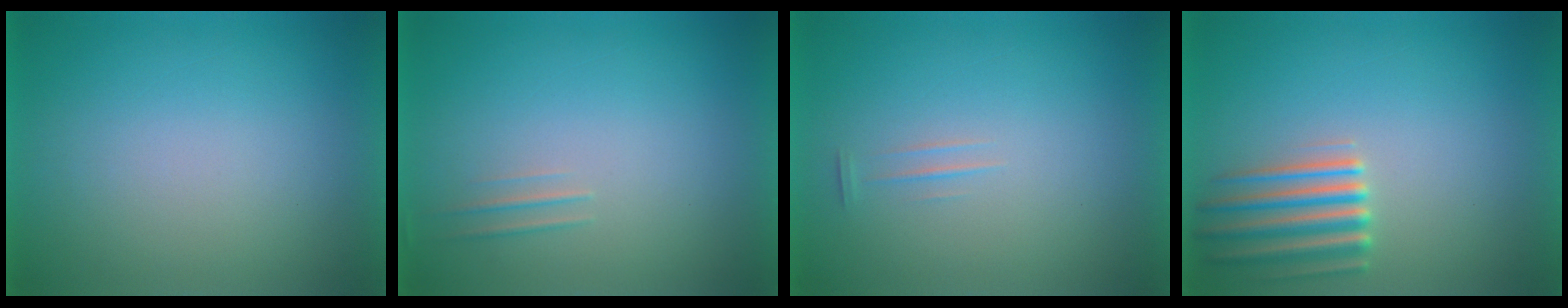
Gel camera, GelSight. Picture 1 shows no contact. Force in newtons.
{"total": 1.7}
{"total": 1.3}
{"total": 4.0}